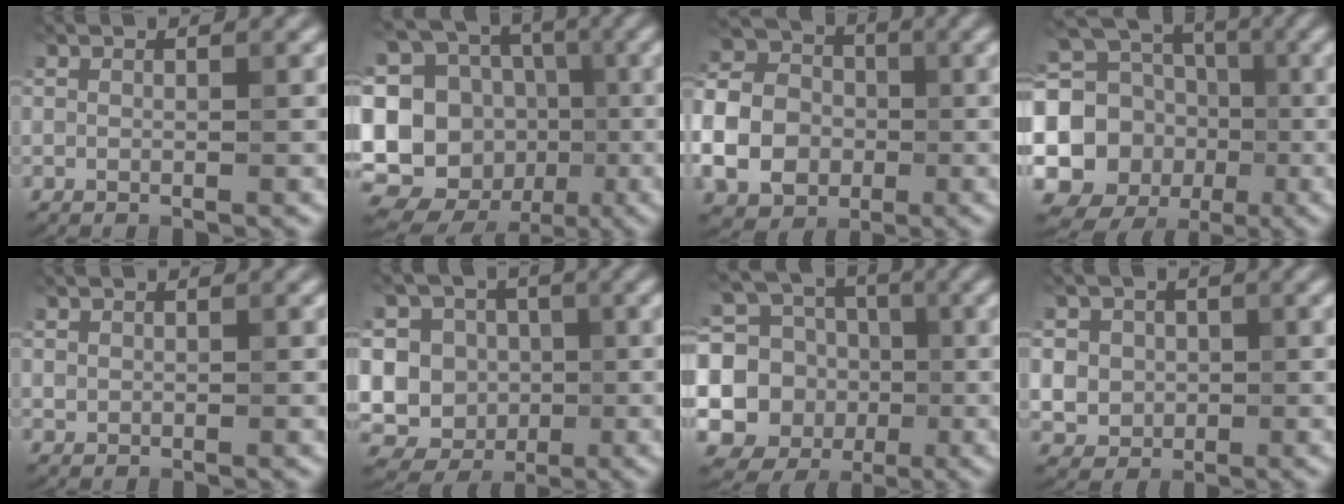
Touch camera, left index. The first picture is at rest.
{"total": 20.5, "force": [-2.5, 18.7, 8.0], "torque": [-0.173, 0.029, -0.084]}
{"total": 8.8, "force": [-2.3, 7.1, 4.6], "torque": [-0.127, 0.000, -0.056]}
{"total": 14.8, "force": [-0.7, 13.5, 6.2], "torque": [-0.122, -0.011, -0.026]}
{"total": 0.5, "force": [0.1, 0.5, 0.1], "torque": [0.002, -0.003, 0.004]}
{"total": 14.0, "force": [0.5, 13.2, 4.7], "torque": [-0.116, 0.022, -0.011]}
{"total": 13.7, "force": [-0.8, 12.8, 4.9], "torque": [-0.117, 0.008, -0.022]}
{"total": 5.3, "force": [0.7, 4.9, 1.9], "torque": [-0.040, 0.021, 0.004]}